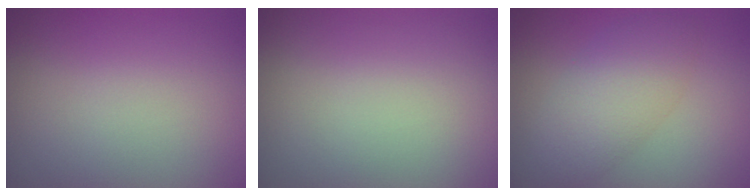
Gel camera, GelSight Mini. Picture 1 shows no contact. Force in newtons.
{"total": 0.0}
{"total": 4.7, "press": 4.7, "slide": 0.1}